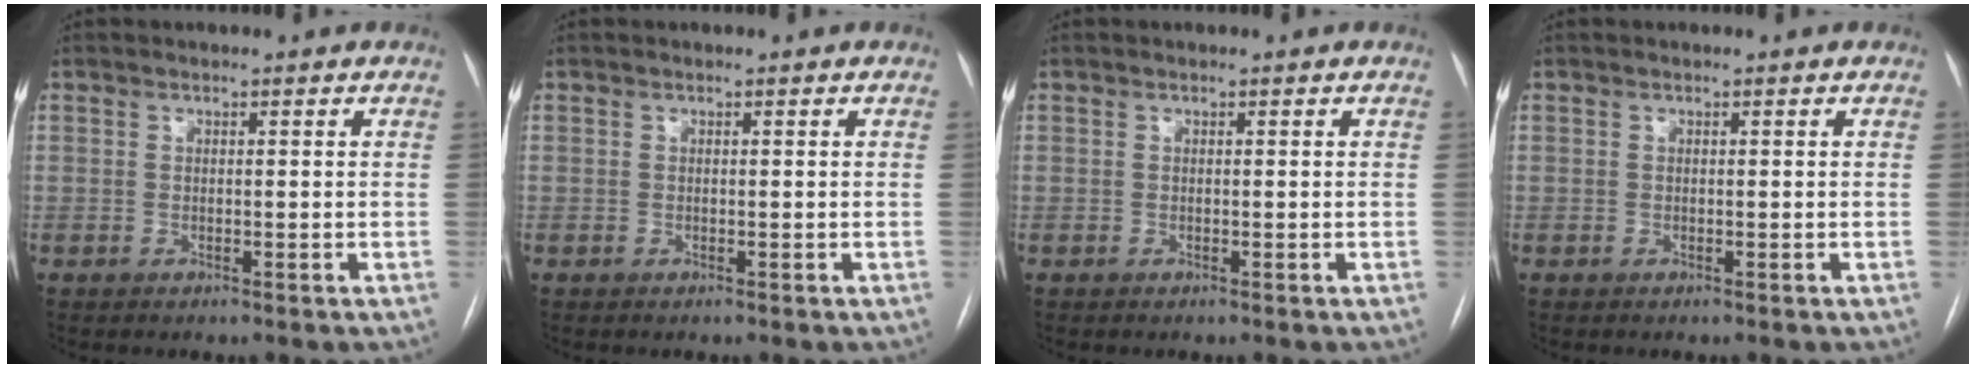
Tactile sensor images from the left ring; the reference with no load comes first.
{"total": 0.0}
{"total": 0.0}
{"total": 0.0}